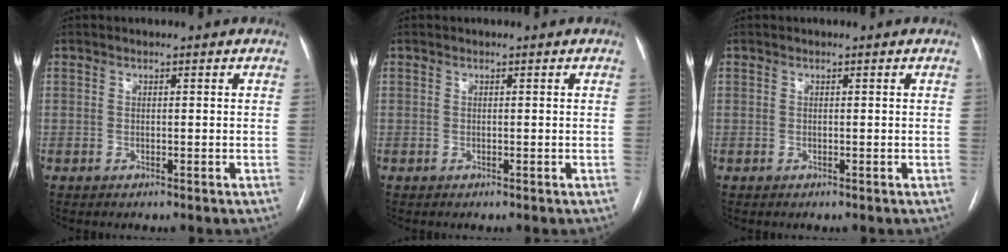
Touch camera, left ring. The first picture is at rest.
{"total": 0.0}
{"total": 0.0}